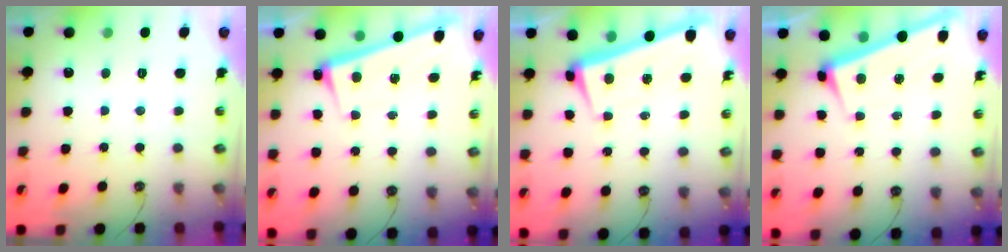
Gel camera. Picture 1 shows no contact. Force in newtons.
{"total": 2.7, "press": 2.6, "slide": 0.6}
{"total": 2.0, "press": 1.8, "slide": 0.9}
{"total": 2.7, "press": 2.7, "slide": 0.4}